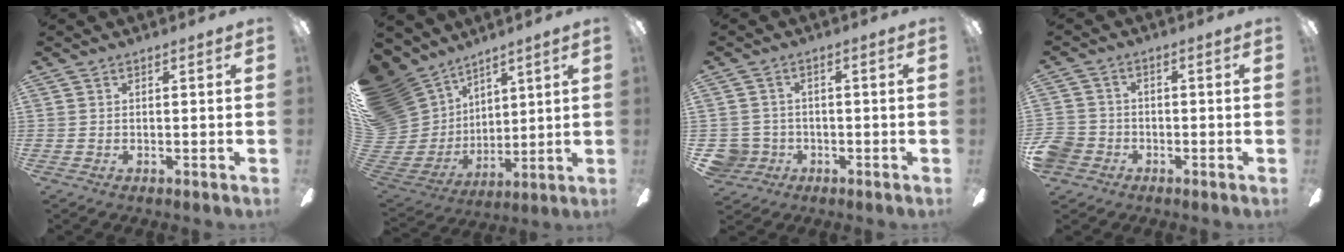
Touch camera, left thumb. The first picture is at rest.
{"total": 19.1, "force": [8.8, 15.4, 7.1], "torque": [-0.192, -0.062, 0.191]}
{"total": 4.8, "force": [-1.2, 4.6, 0.7], "torque": [-0.041, 0.006, -0.023]}
{"total": 5.3, "force": [-2.2, 4.5, 1.6], "torque": [-0.055, 0.015, -0.044]}